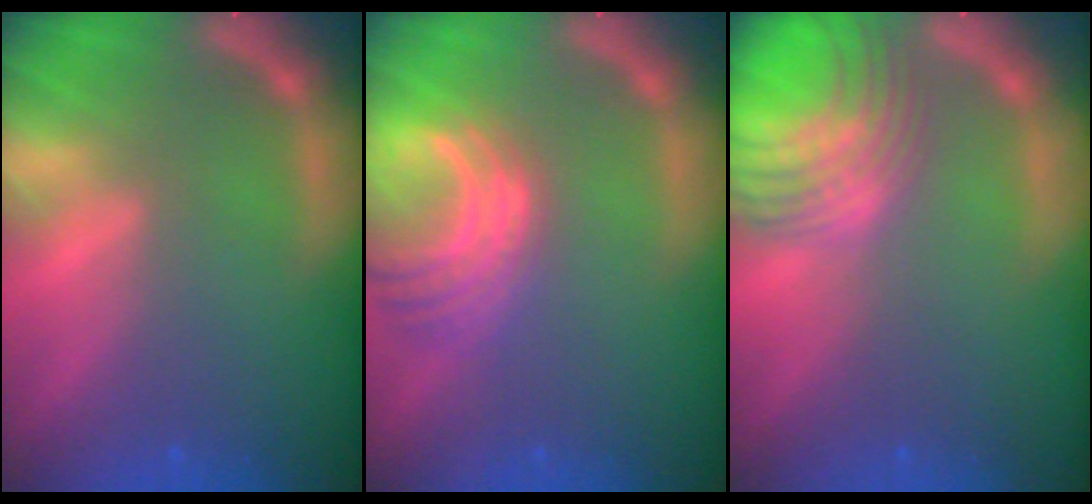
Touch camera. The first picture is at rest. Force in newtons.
{"total": 7.0}
{"total": 10.1}